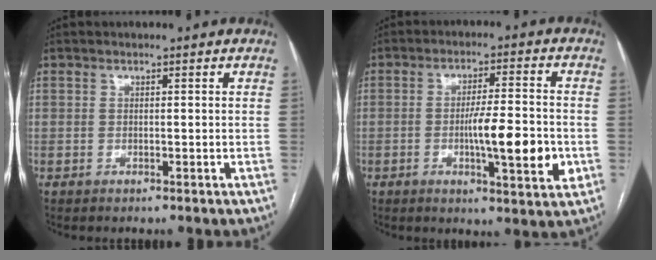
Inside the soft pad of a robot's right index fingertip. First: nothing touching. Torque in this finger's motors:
{"motor_torque": [1.40, -0.65, 0.63, 0.09]}